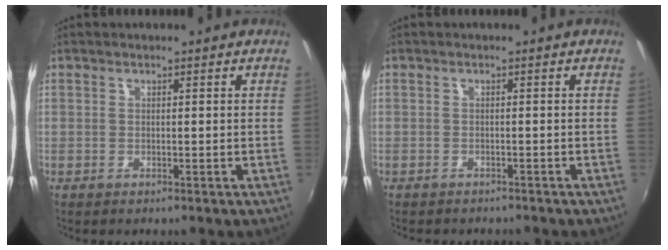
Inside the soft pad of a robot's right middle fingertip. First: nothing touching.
{"total": 2.5, "force": [-2.3, 0.8, 0.6], "torque": [-0.020, -0.014, -0.033]}